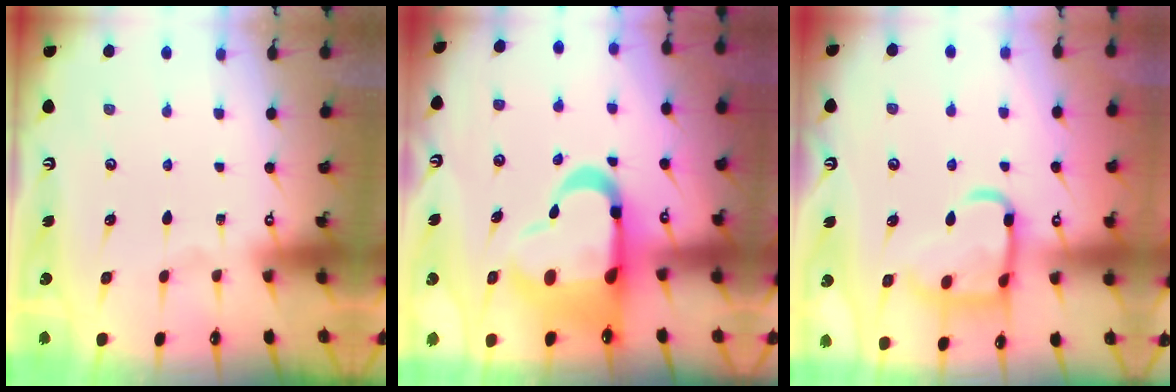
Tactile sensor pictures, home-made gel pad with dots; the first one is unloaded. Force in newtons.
{"total": 18.0, "press": 17.5, "slide": 4.0}
{"total": 15.2, "press": 15.2, "slide": 1.3}